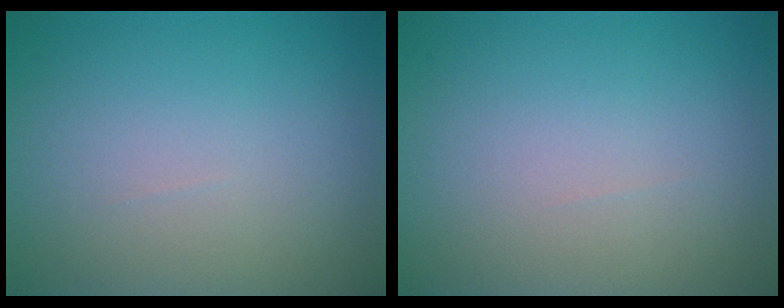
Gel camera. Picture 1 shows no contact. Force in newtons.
{"total": 0.0}